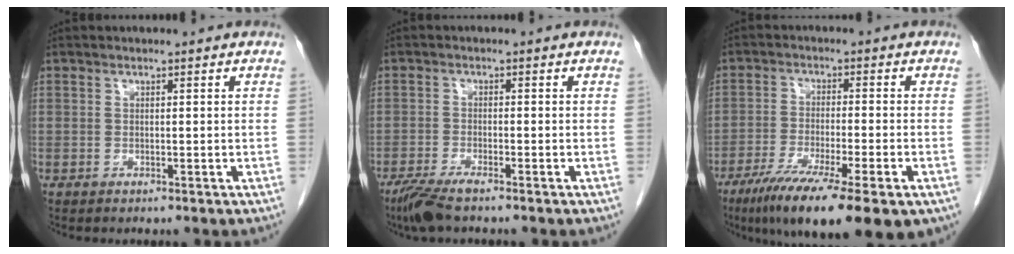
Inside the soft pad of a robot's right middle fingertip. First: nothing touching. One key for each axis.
{"total": 4.5, "fx": -3.5, "fy": 0.5, "fz": 2.9, "tx": -0.060, "ty": -0.013, "tz": -0.066}
{"total": 16.0, "fx": -9.9, "fy": 2.3, "fz": 12.4, "tx": -0.170, "ty": -0.035, "tz": -0.156}